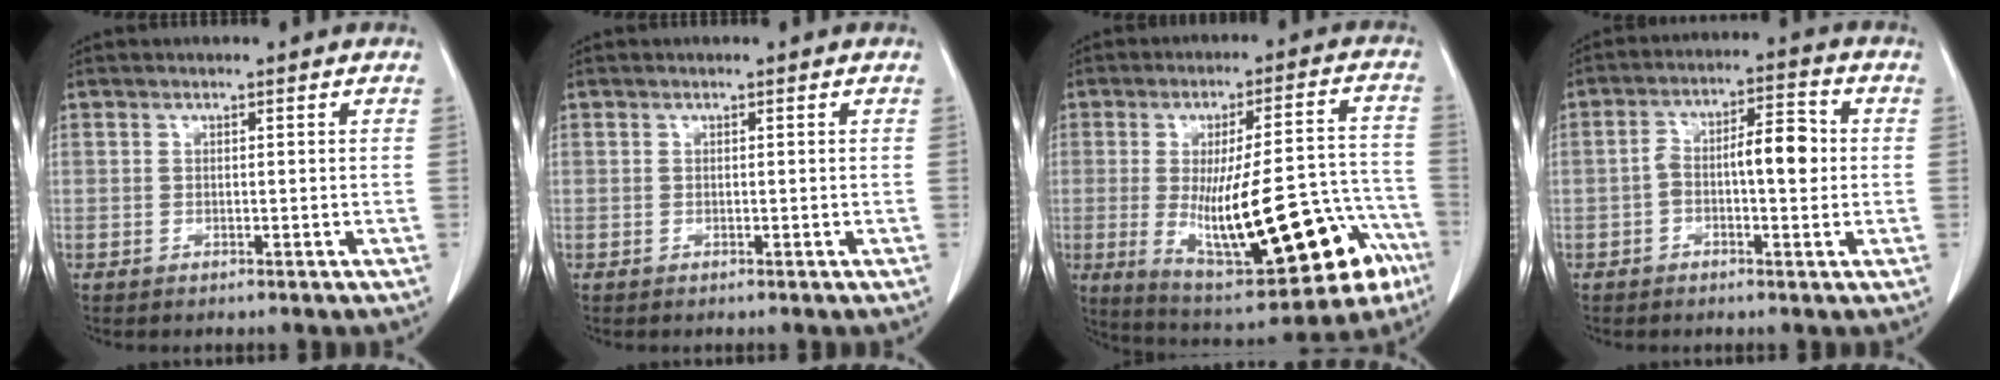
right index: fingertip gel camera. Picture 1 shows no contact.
{"total": 0.0}
{"total": 23.5, "force": [-8.1, 6.3, 21.2], "torque": [-0.279, 0.009, -0.092]}
{"total": 7.4, "force": [-0.6, 2.5, 6.9], "torque": [-0.120, 0.030, -0.011]}